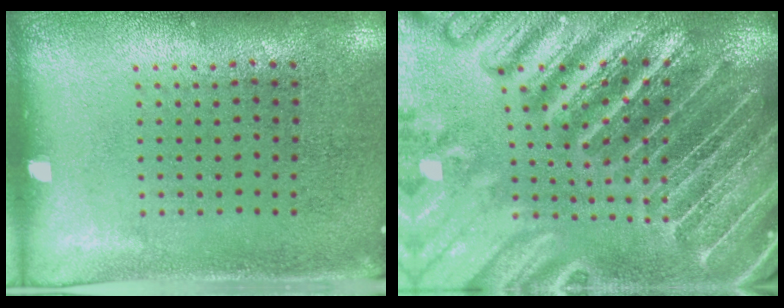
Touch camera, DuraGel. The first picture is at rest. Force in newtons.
{"total": 5.6, "press": 4.8, "slide": 2.7}